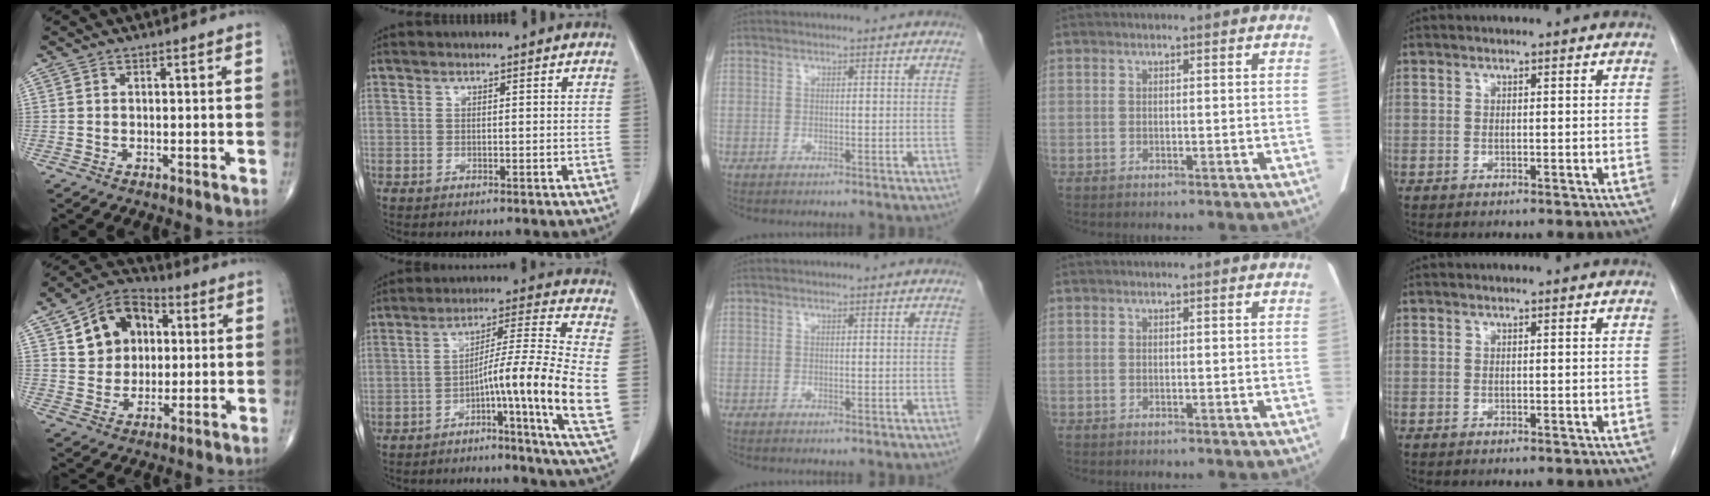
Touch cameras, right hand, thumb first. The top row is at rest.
{"thumb": {"total": 13.1, "force": [3.8, 10.5, 6.9], "torque": [-0.072, 0.004, 0.059]}, "index": {"total": 14.2, "force": [-2.2, -1.8, 13.9], "torque": [-0.216, 0.001, -0.049]}}